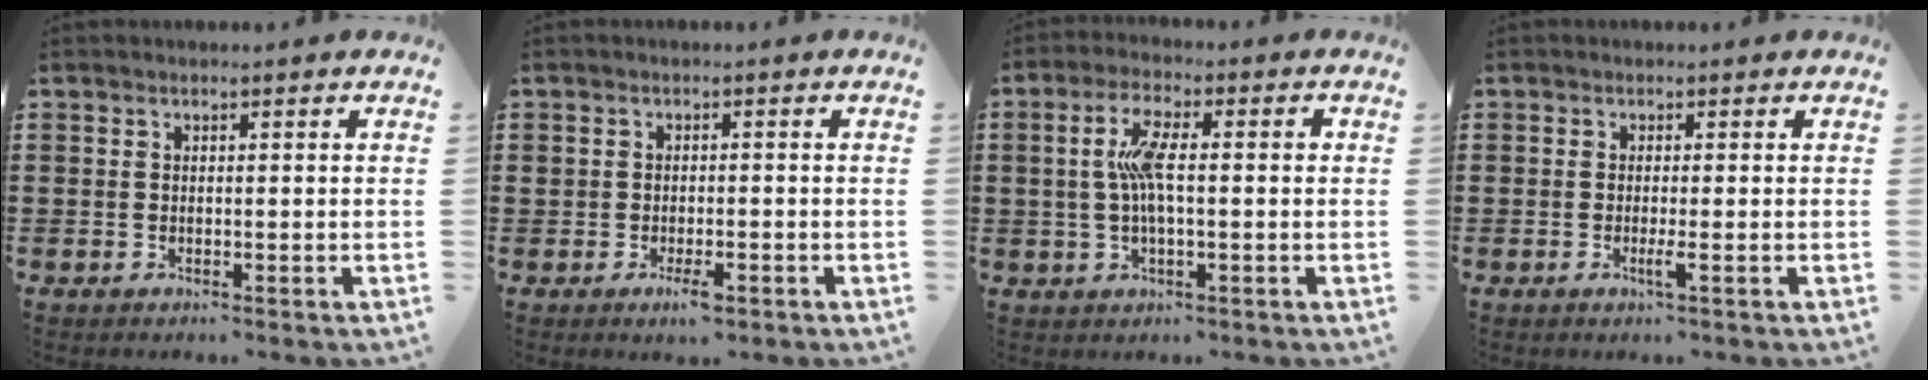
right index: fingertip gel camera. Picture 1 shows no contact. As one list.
[{"total": 2.6, "force": [-1.3, 1.2, 1.9], "torque": [-0.041, -0.001, -0.026]}, {"total": 6.7, "force": [0.2, 1.9, 6.5], "torque": [-0.133, 0.002, -0.004]}, {"total": 1.7, "force": [-0.6, -0.1, 1.6], "torque": [-0.027, -0.004, -0.011]}]